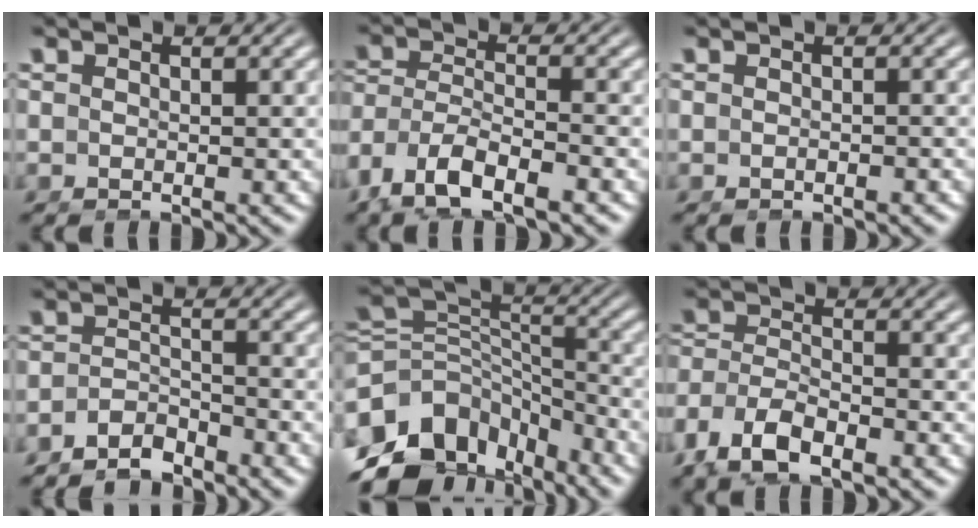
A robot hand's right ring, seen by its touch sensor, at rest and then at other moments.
{"total": 7.1, "force": [-3.3, 4.8, 4.0], "torque": [-0.109, -0.038, -0.044]}
{"total": 0.5, "force": [-0.5, -0.1, 0.2], "torque": [-0.004, 0.002, -0.009]}
{"total": 4.1, "force": [-3.6, 1.6, 1.2], "torque": [-0.018, -0.018, -0.057]}
{"total": 14.2, "force": [-5.5, 10.9, 7.3], "torque": [-0.160, -0.051, -0.080]}
{"total": 6.7, "force": [-3.2, 4.7, 3.4], "torque": [-0.097, -0.035, -0.044]}